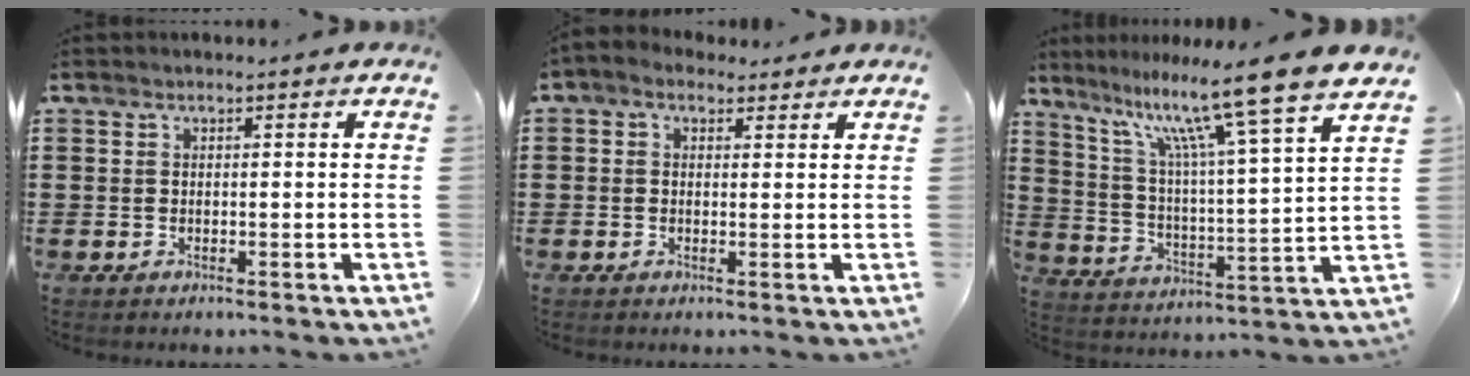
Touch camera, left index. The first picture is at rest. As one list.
[{"total": 1.4, "force": [0.5, 1.1, 0.7], "torque": [-0.019, 0.007, 0.009]}, {"total": 13.0, "force": [10.4, -0.8, 7.8], "torque": [-0.170, -0.072, 0.163]}]